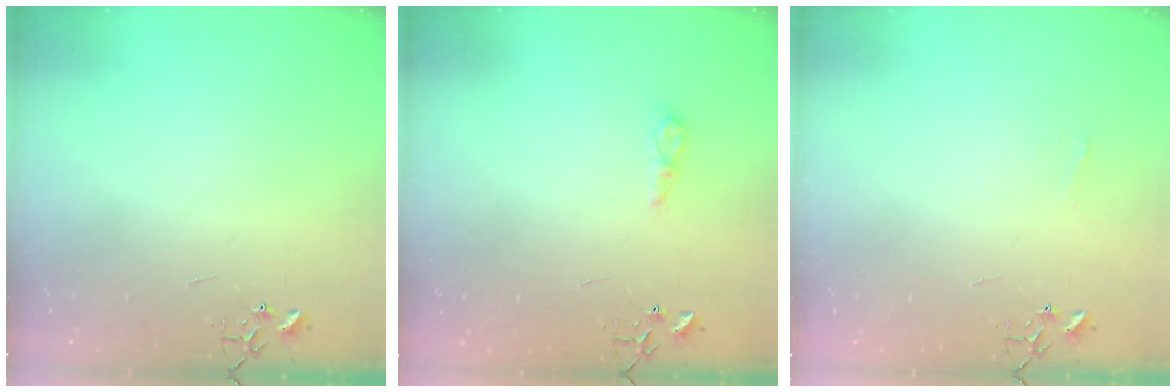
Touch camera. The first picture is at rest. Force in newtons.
{"total": 5.5, "press": 5.5, "slide": 0.6}
{"total": 3.7, "press": 3.6, "slide": 0.5}